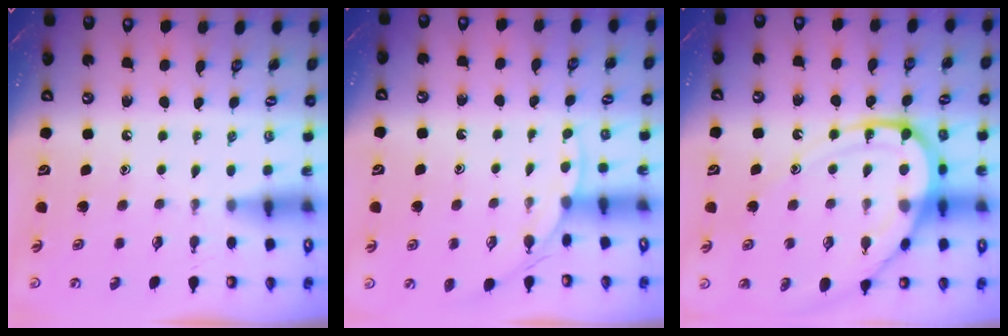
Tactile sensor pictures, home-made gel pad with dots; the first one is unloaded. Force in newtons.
{"total": 2.9, "press": 2.9, "slide": 0.4}
{"total": 16.5, "press": 16.4, "slide": 1.5}